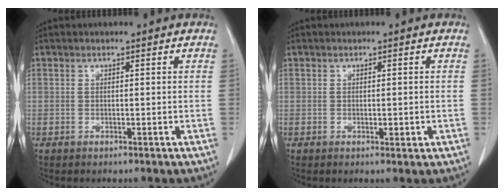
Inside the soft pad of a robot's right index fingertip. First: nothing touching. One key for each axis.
{"total": 1.2, "fx": -0.2, "fy": 0.5, "fz": 1.1, "tx": -0.010, "ty": 0.000, "tz": 0.002}